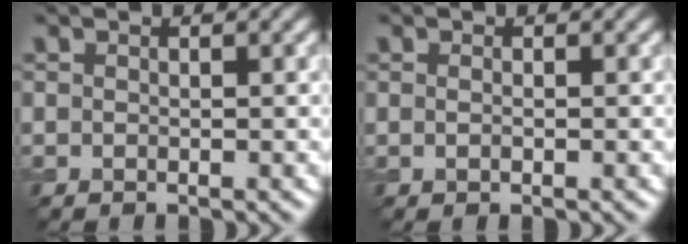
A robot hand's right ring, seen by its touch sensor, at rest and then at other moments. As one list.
[{"total": 0.6, "force": [-0.1, 0.2, 0.5], "torque": [-0.011, -0.004, -0.002]}]